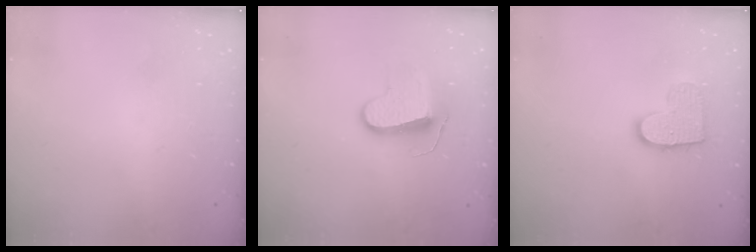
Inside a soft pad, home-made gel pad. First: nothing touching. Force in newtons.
{"total": 9.2, "press": 9.2, "slide": 0.2}
{"total": 10.8, "press": 10.8, "slide": 0.5}